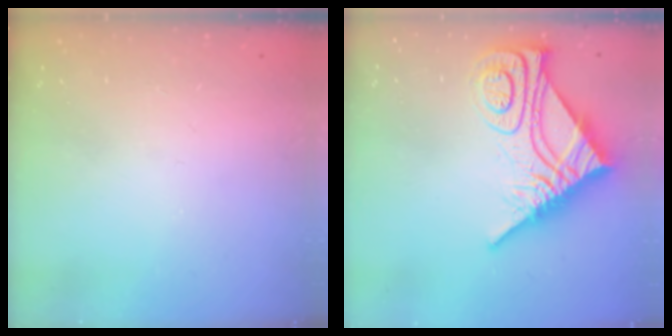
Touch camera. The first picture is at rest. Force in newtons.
{"total": 15.3, "press": 15.3, "slide": 1.3}